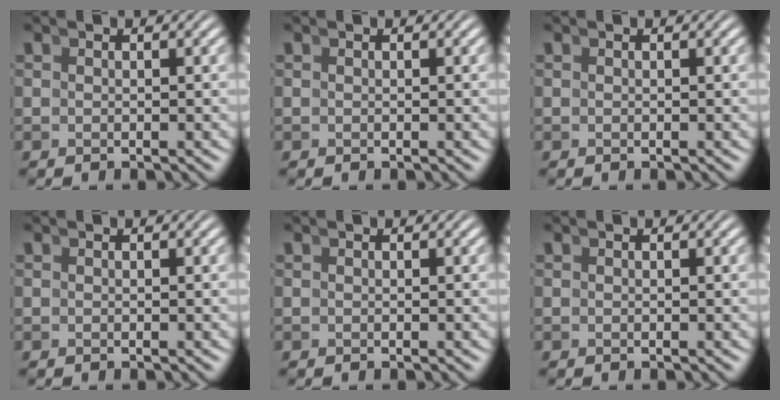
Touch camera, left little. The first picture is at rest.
{"total": 0.0}
{"total": 0.0}
{"total": 0.0}
{"total": 0.0}
{"total": 0.0}